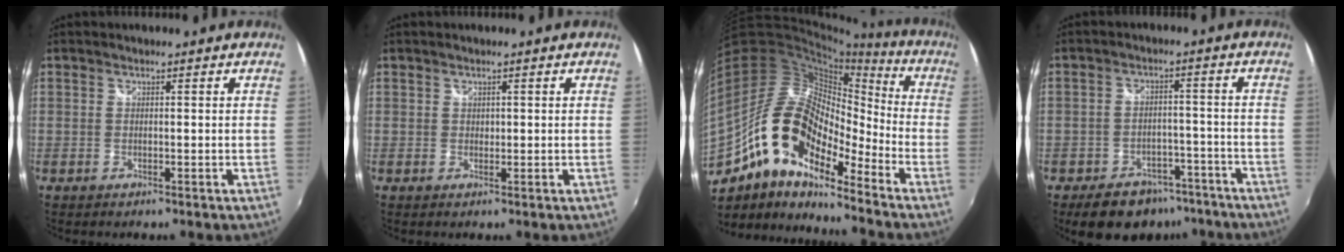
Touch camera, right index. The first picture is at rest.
{"total": 0.6, "force": [0.2, 0.5, 0.1], "torque": [0.001, 0.001, 0.004]}
{"total": 18.8, "force": [-11.4, 8.3, 12.5], "torque": [-0.222, -0.010, -0.228]}
{"total": 11.6, "force": [-8.6, 6.8, 3.8], "torque": [-0.085, 0.019, -0.105]}